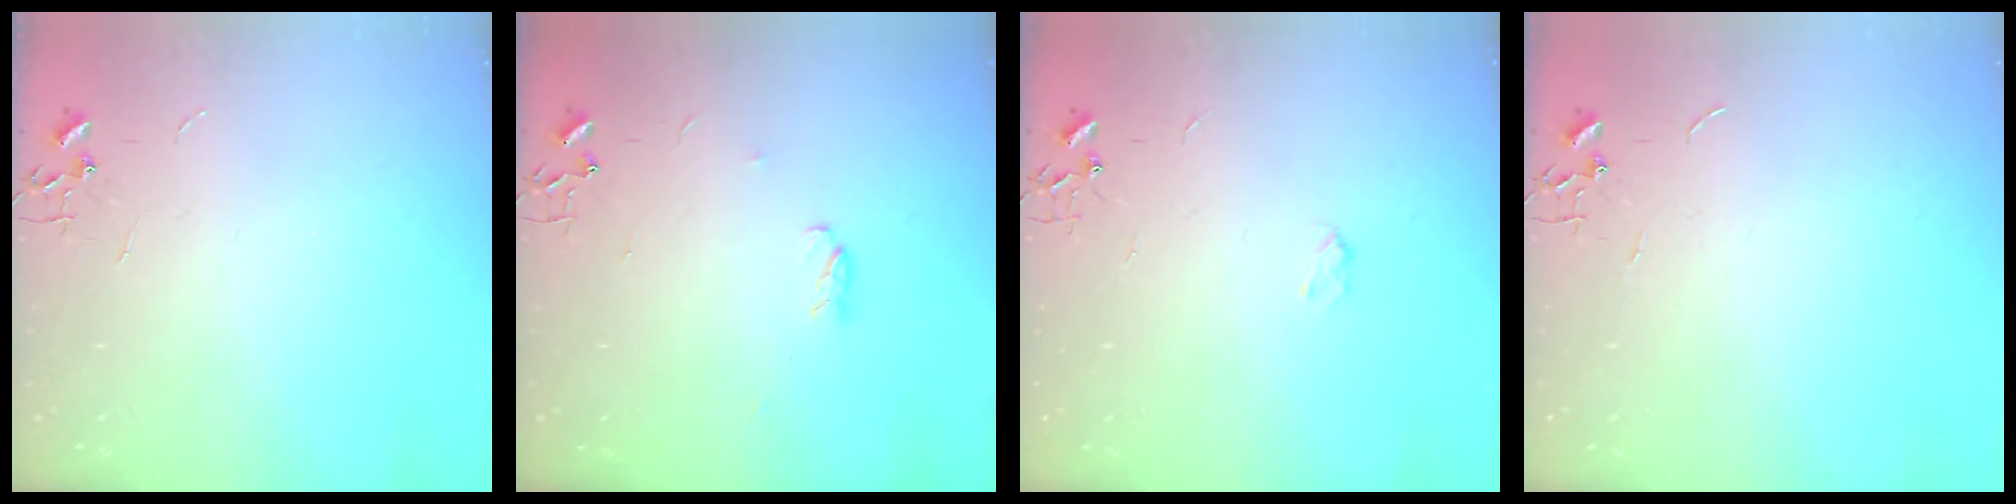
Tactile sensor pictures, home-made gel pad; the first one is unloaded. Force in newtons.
{"total": 3.7, "press": 3.6, "slide": 0.9}
{"total": 2.8, "press": 2.8, "slide": 0.5}
{"total": 0.0}